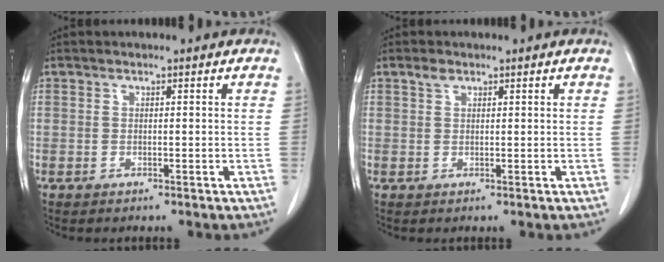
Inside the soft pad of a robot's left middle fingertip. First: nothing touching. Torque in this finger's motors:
{"motor_torque": [0.29, -0.13, -0.06, 0.00]}